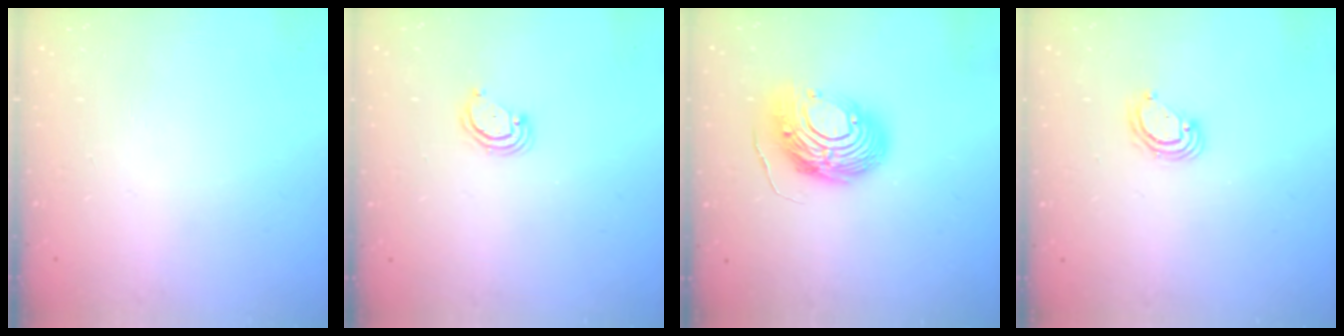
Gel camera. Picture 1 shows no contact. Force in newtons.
{"total": 2.9, "press": 2.9, "slide": 0.3}
{"total": 12.4, "press": 12.3, "slide": 1.1}
{"total": 3.9, "press": 3.9, "slide": 0.1}